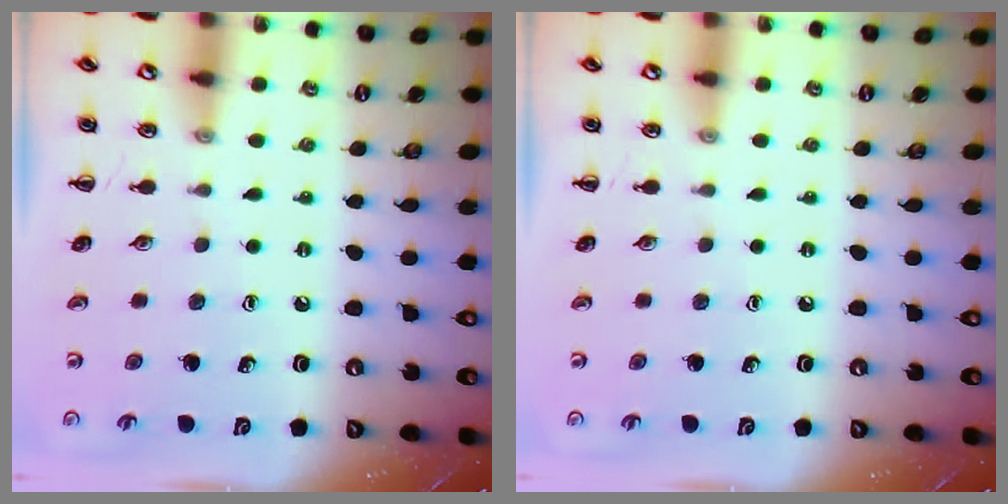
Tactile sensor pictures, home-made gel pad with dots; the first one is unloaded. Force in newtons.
{"total": 0.0}